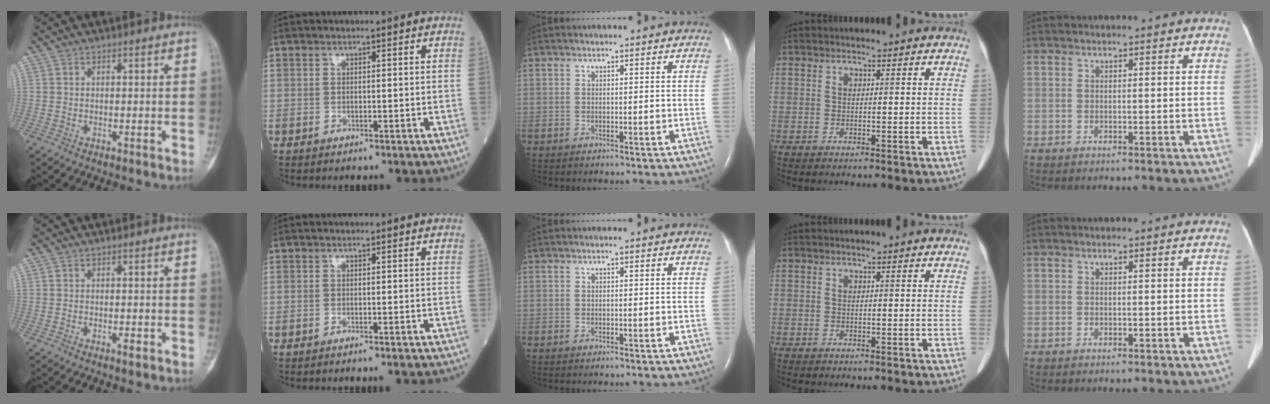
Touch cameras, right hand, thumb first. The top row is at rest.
{"thumb": {"total": 1.1, "force": [-0.6, 0.3, 0.9], "torque": [-0.013, 0.001, -0.012]}, "index": {"total": 3.4, "force": [-3.2, 0.1, 1.3], "torque": [-0.016, -0.004, -0.041]}}